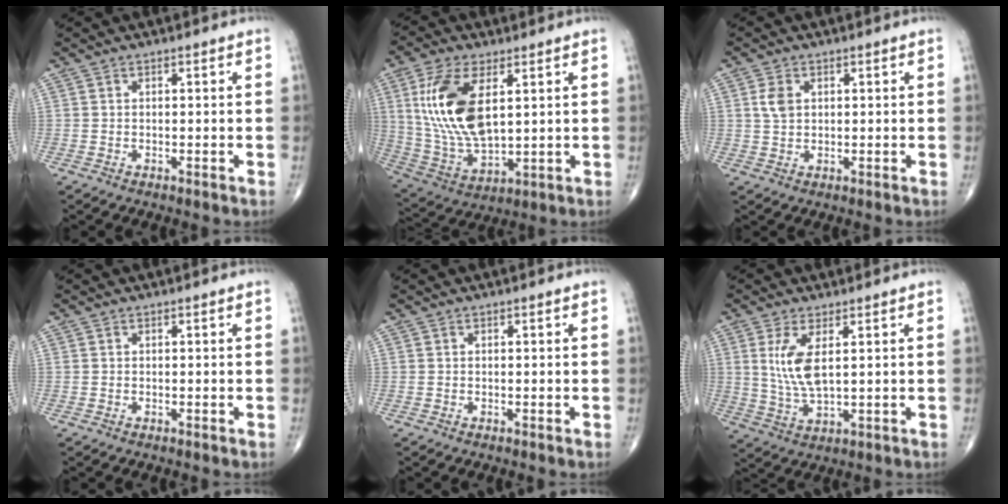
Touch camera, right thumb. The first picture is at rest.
{"total": 16.5, "force": [4.5, 8.0, 13.8], "torque": [-0.276, -0.019, 0.095]}
{"total": 3.2, "force": [0.9, 2.2, 2.2], "torque": [-0.039, -0.001, 0.019]}
{"total": 0.0}
{"total": 0.0}
{"total": 7.2, "force": [1.9, 2.5, 6.5], "torque": [-0.142, -0.017, 0.047]}